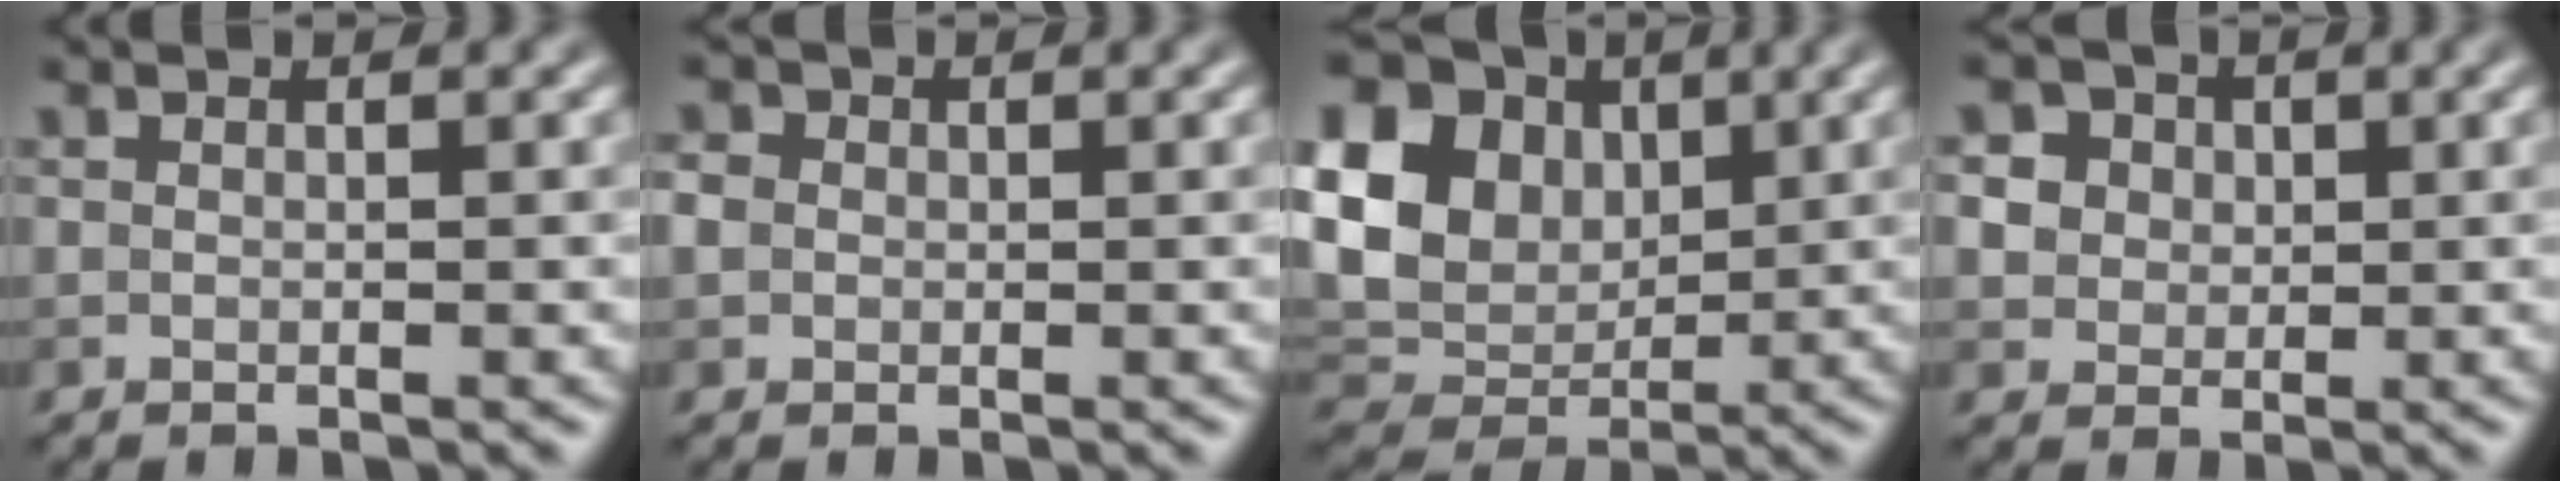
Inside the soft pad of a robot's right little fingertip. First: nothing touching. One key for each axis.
{"total": 1.2, "fx": -0.1, "fy": 1.1, "fz": 0.4, "tx": -0.005, "ty": 0.002, "tz": -0.009}
{"total": 13.2, "fx": 3.4, "fy": 10.3, "fz": 7.5, "tx": -0.179, "ty": 0.027, "tz": 0.054}
{"total": 6.4, "fx": 2.7, "fy": 5.2, "fz": 2.5, "tx": -0.047, "ty": 0.021, "tz": 0.038}